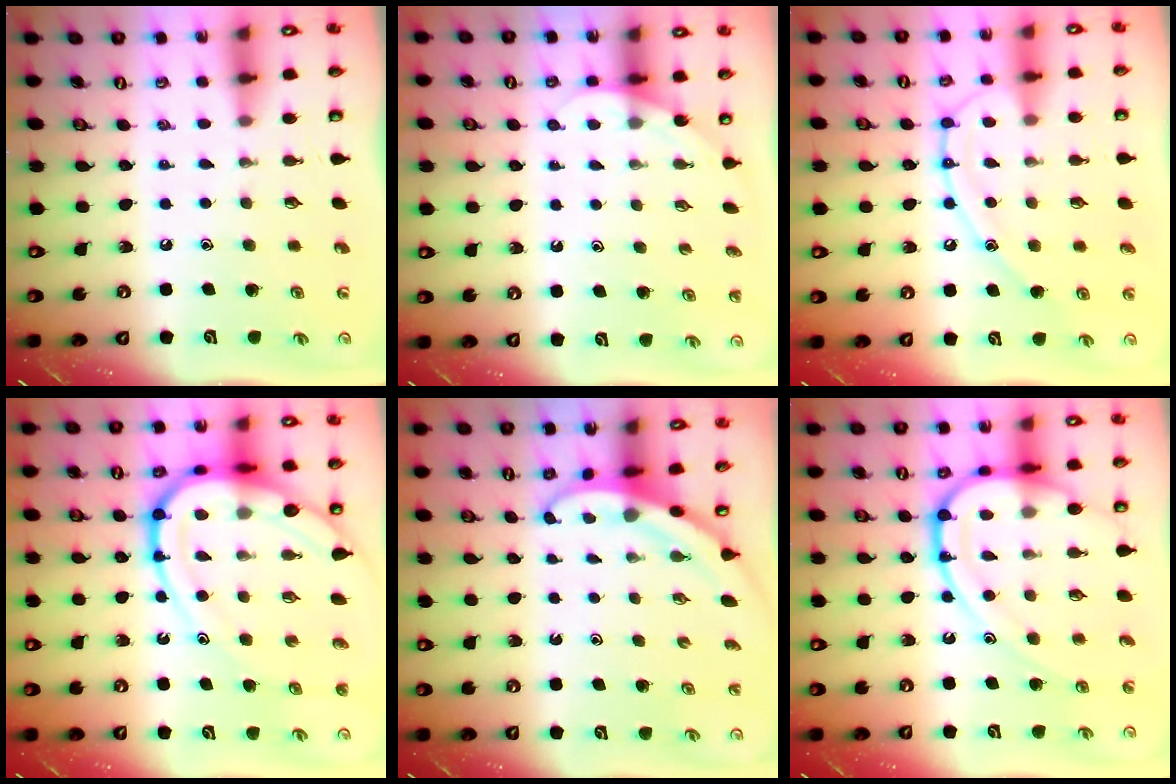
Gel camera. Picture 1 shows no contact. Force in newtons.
{"total": 3.3, "press": 3.3, "slide": 0.2}
{"total": 13.2, "press": 13.1, "slide": 1.2}
{"total": 18.4, "press": 18.4, "slide": 1.8}
{"total": 3.2, "press": 3.2, "slide": 0.1}
{"total": 16.5, "press": 16.4, "slide": 2.0}